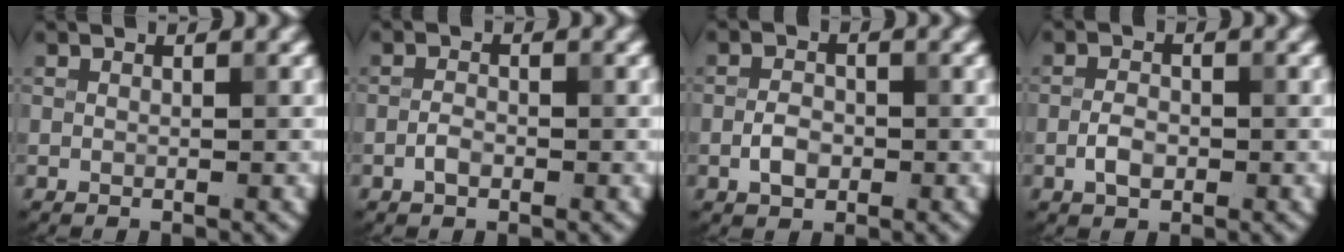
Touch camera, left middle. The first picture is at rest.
{"total": 1.3, "force": [-0.6, 0.7, 0.9], "torque": [-0.017, 0.002, -0.015]}
{"total": 2.2, "force": [-0.7, 1.4, 1.5], "torque": [-0.030, 0.004, -0.018]}
{"total": 2.1, "force": [-0.7, 1.3, 1.6], "torque": [-0.029, 0.003, -0.018]}